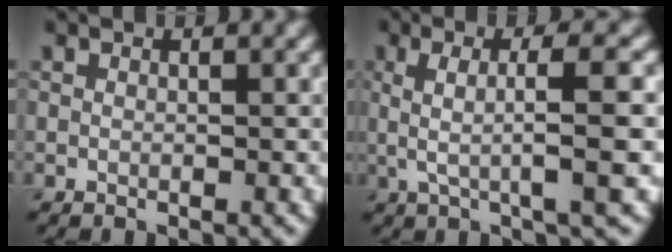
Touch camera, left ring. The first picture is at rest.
{"total": 5.7, "force": [0.4, 1.1, 5.6], "torque": [-0.092, 0.013, 0.004]}